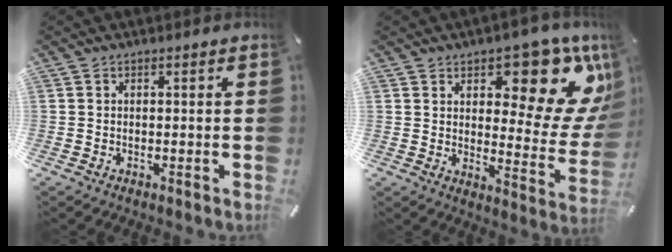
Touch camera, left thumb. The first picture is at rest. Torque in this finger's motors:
{"motor_torque": [1.08, 0.11, 1.76, -1.01, 0.07]}